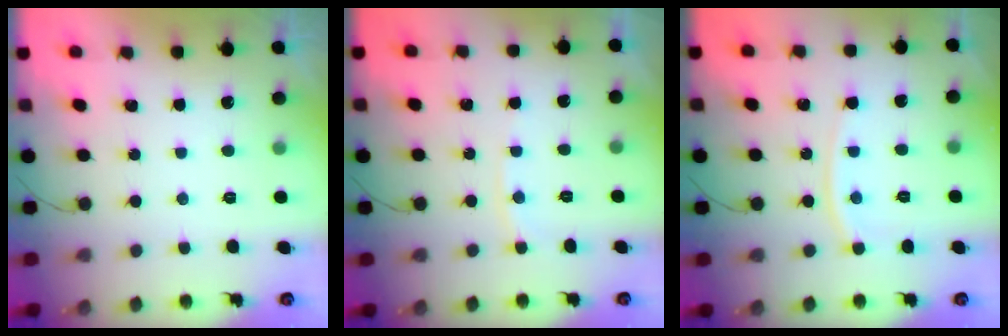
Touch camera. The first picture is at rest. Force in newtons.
{"total": 4.7, "press": 4.7, "slide": 0.3}
{"total": 5.9, "press": 5.8, "slide": 0.8}